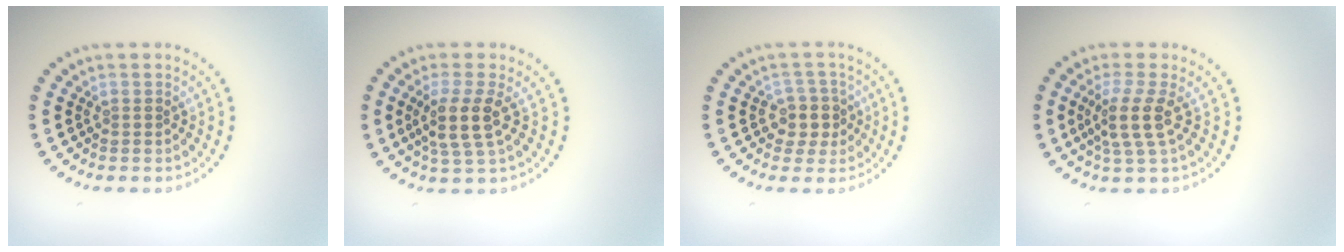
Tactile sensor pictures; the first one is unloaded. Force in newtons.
{"total": 3.6, "press": 2.9, "slide": 2.0}
{"total": 2.7, "press": 2.3, "slide": 1.4}
{"total": 3.2, "press": 2.5, "slide": 2.0}